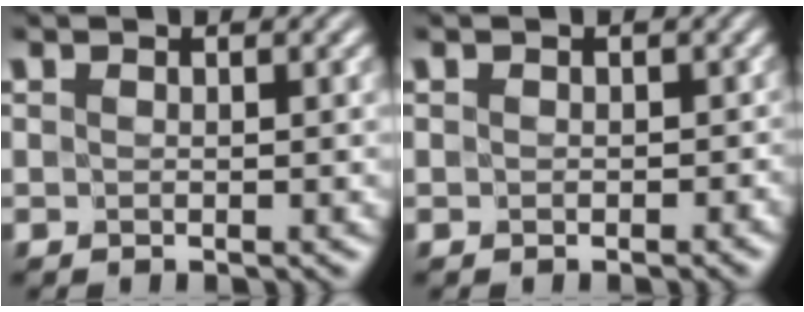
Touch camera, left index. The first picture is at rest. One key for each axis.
{"total": 1.1, "fx": -0.1, "fy": 1.1, "fz": 0.3, "tx": 0.011, "ty": -0.001, "tz": -0.002}